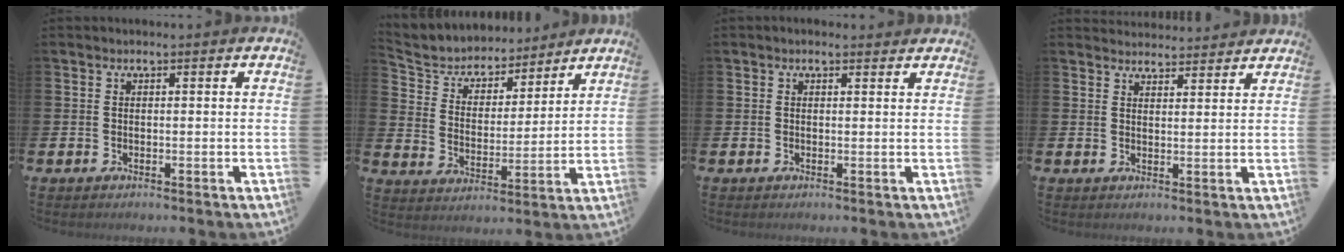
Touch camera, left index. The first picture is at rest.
{"total": 5.6, "force": [5.2, 2.2, 0.2], "torque": [-0.042, -0.039, 0.086]}
{"total": 0.8, "force": [0.7, 0.3, 0.2], "torque": [-0.003, 0.004, 0.012]}
{"total": 3.3, "force": [3.2, 0.5, -0.3], "torque": [0.001, -0.018, 0.059]}